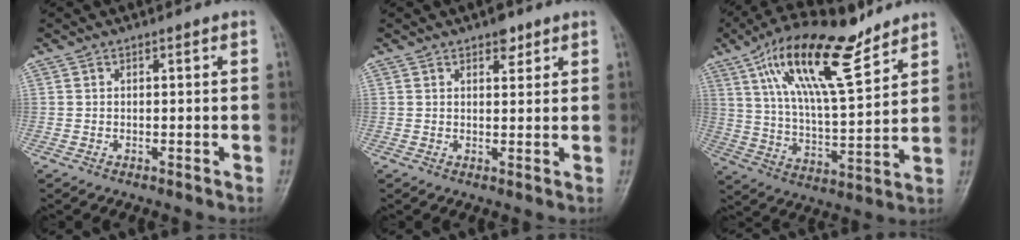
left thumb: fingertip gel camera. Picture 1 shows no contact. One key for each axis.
{"total": 2.8, "fx": 1.8, "fy": 1.5, "fz": 1.5, "tx": -0.007, "ty": -0.009, "tz": 0.026}
{"total": 18.4, "fx": 11.2, "fy": 6.0, "fz": 13.4, "tx": -0.218, "ty": -0.042, "tz": 0.206}